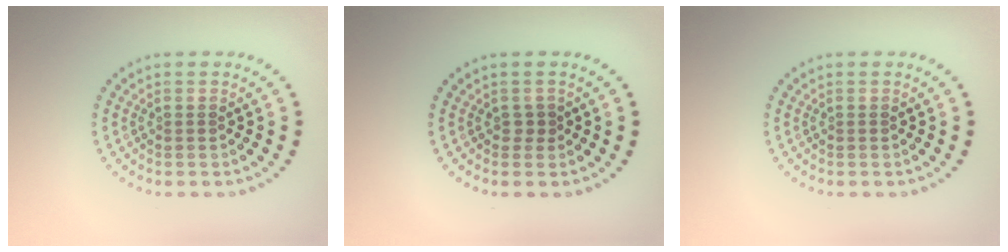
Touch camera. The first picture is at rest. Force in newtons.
{"total": 0.8, "press": 0.7, "slide": 0.3}
{"total": 0.0}